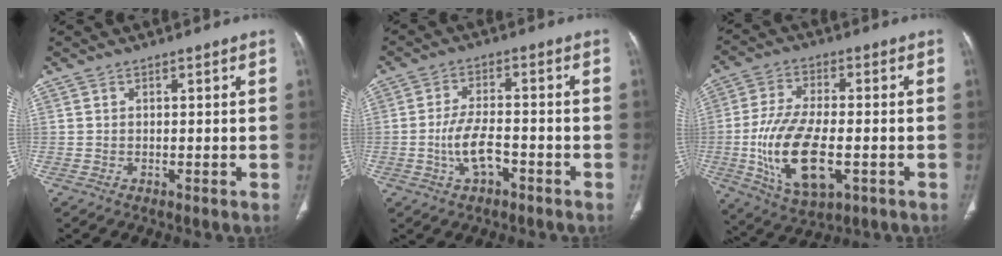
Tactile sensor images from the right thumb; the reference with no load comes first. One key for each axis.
{"total": 6.5, "fx": -2.5, "fy": 3.0, "fz": 5.2, "tx": -0.101, "ty": 0.022, "tz": -0.046}
{"total": 16.0, "fx": -3.4, "fy": 7.6, "fz": 13.6, "tx": -0.260, "ty": 0.000, "tz": -0.050}